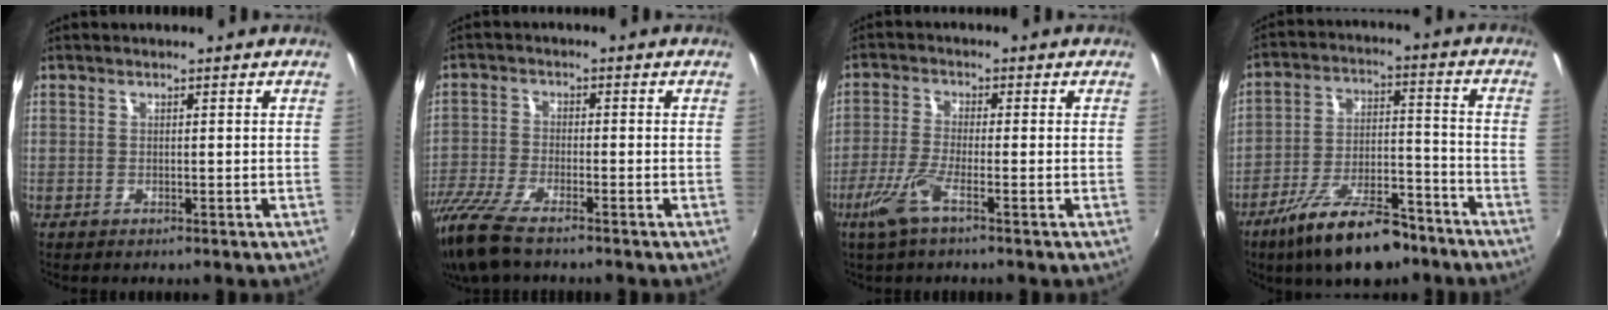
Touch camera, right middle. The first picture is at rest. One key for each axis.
{"total": 11.7, "fx": -9.2, "fy": 2.7, "fz": 6.7, "tx": -0.164, "ty": -0.038, "tz": -0.181}
{"total": 6.2, "fx": -3.6, "fy": 0.3, "fz": 5.1, "tx": -0.126, "ty": -0.011, "tz": -0.073}
{"total": 16.7, "fx": -12.0, "fy": 5.9, "fz": 10.0, "tx": -0.182, "ty": -0.005, "tz": -0.188}